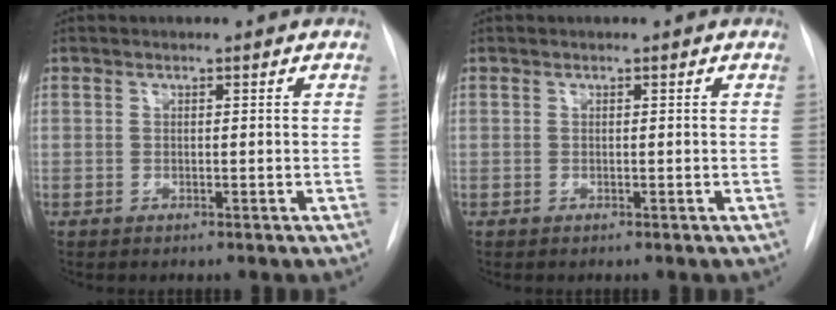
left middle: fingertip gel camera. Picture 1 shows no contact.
{"total": 0.0}